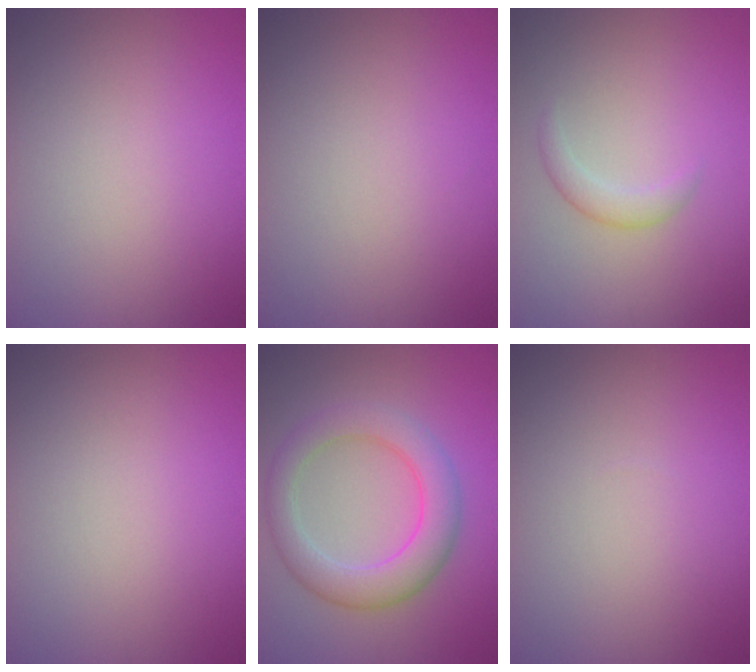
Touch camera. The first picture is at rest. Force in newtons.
{"total": 0.0}
{"total": 1.6, "press": 1.6, "slide": 0.1}
{"total": 0.0}
{"total": 5.6, "press": 5.5, "slide": 0.2}
{"total": 0.0}